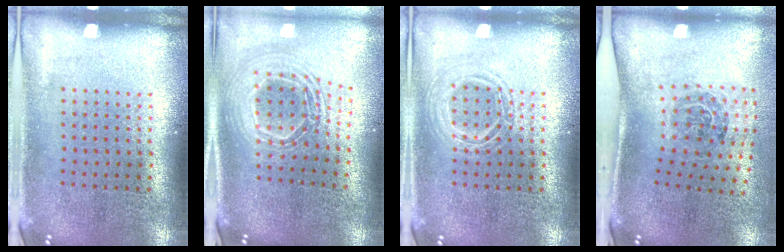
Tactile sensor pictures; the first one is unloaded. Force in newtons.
{"total": 2.2, "press": 1.7, "slide": 1.3}
{"total": 1.9, "press": 1.9, "slide": 0.2}
{"total": 1.7, "press": 1.1, "slide": 1.2}